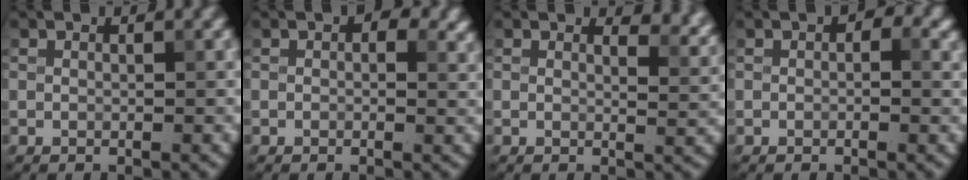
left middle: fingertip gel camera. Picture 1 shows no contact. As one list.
[{"total": 3.0, "force": [0.9, 2.0, 2.0], "torque": [-0.015, -0.001, 0.010]}, {"total": 2.8, "force": [2.0, 1.1, 1.5], "torque": [-0.025, -0.004, 0.022]}, {"total": 2.2, "force": [0.4, 1.5, 1.5], "torque": [-0.010, 0.004, 0.000]}]